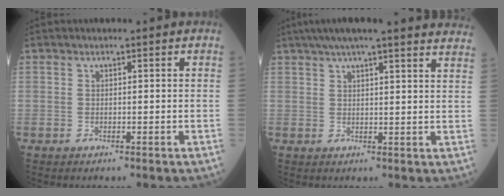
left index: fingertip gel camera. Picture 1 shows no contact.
{"total": 22.4, "force": [19.9, 1.1, 10.1], "torque": [-0.152, 0.011, 0.242]}